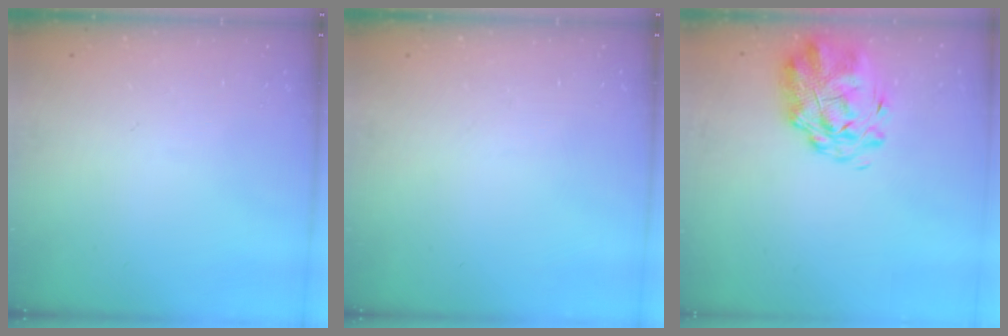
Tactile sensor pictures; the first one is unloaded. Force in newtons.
{"total": 0.0}
{"total": 3.1, "press": 2.6, "slide": 1.7}